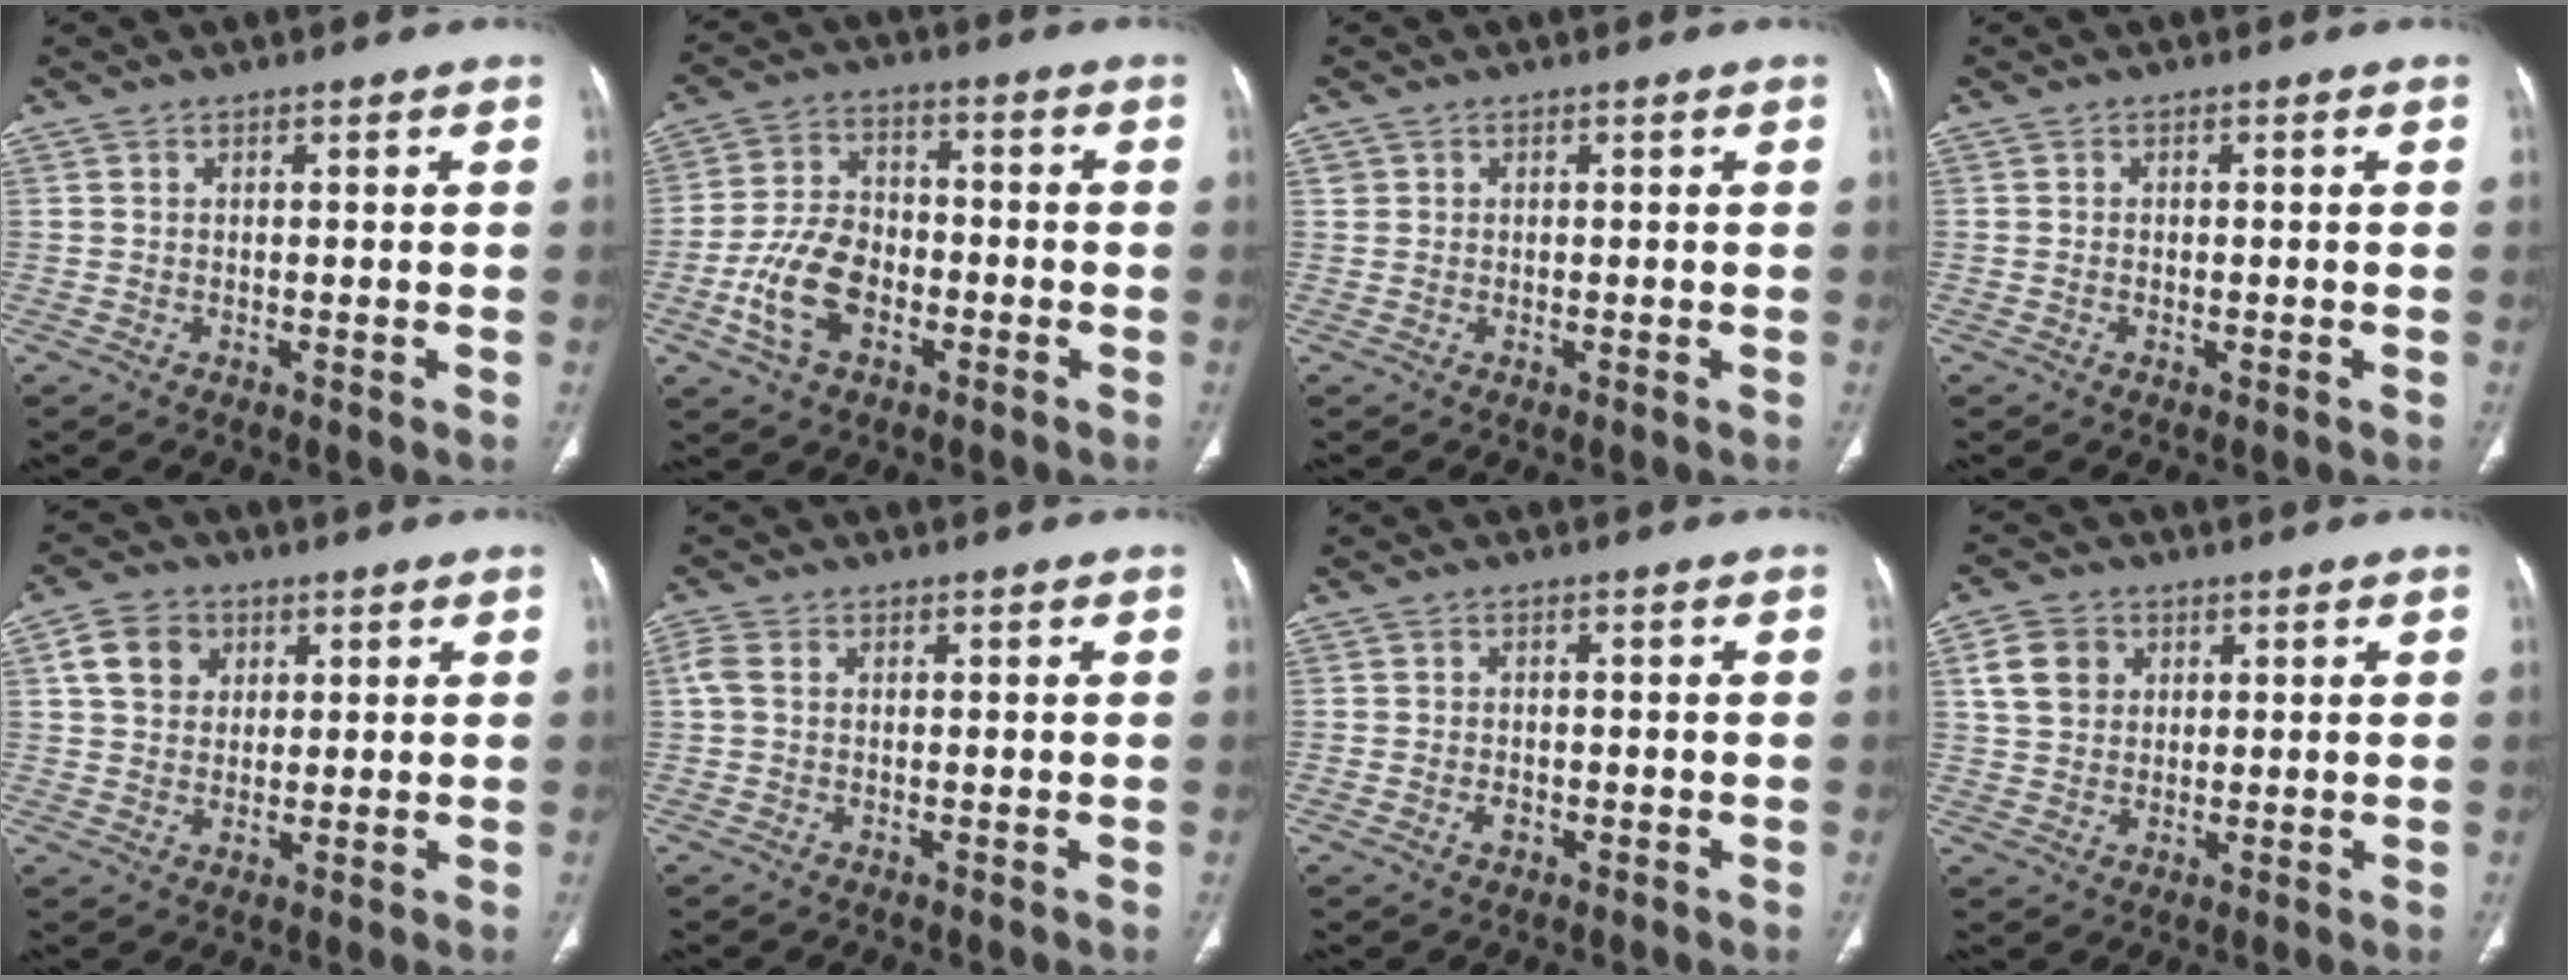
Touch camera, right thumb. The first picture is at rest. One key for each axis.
{"total": 11.4, "fx": -4.2, "fy": 7.3, "fz": 7.8, "tx": -0.147, "ty": 0.025, "tz": -0.079}
{"total": 0.7, "fx": 0.1, "fy": 0.7, "fz": 0.0, "tx": 0.005, "ty": 0.006, "tz": 0.003}
{"total": 0.6, "fx": -0.3, "fy": 0.2, "fz": 0.4, "tx": -0.014, "ty": 0.002, "tz": -0.003}
{"total": 6.9, "fx": 2.4, "fy": 5.6, "fz": 3.3, "tx": -0.034, "ty": 0.001, "tz": 0.040}
{"total": 2.2, "fx": 0.2, "fy": 1.4, "fz": 1.6, "tx": -0.049, "ty": 0.007, "tz": 0.002}
{"total": 1.6, "fx": -0.8, "fy": 1.1, "fz": 0.9, "tx": -0.013, "ty": 0.008, "tz": -0.010}
{"total": 6.3, "fx": 2.0, "fy": 5.2, "fz": 3.1, "tx": -0.038, "ty": 0.001, "tz": 0.038}